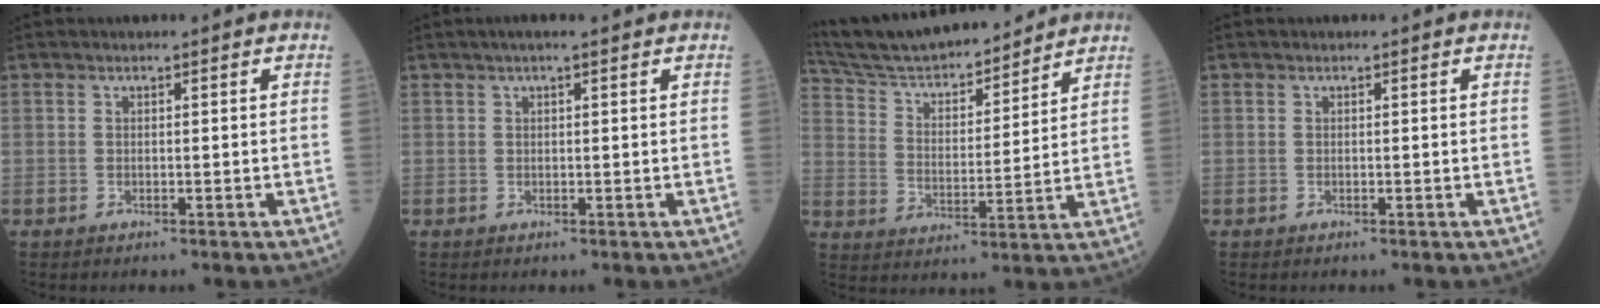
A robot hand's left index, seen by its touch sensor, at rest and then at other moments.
{"total": 2.2, "force": [1.4, 0.0, 1.7], "torque": [-0.027, 0.015, 0.022]}
{"total": 18.0, "force": [16.7, 2.7, 6.4], "torque": [-0.115, 0.013, 0.281]}
{"total": 0.0}